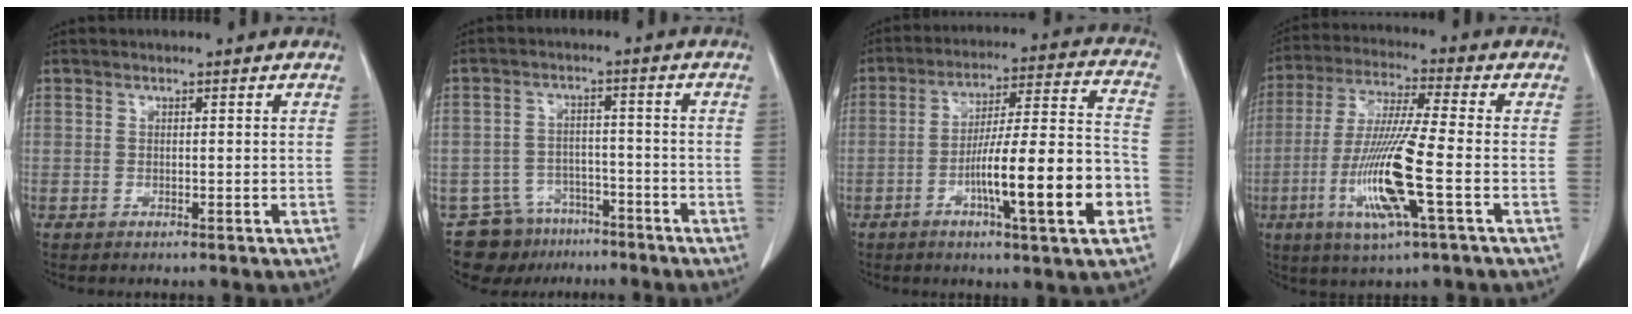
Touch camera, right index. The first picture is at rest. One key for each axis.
{"total": 8.6, "fx": -6.6, "fy": 5.5, "fz": 0.6, "tx": -0.006, "ty": 0.023, "tz": -0.100}
{"total": 16.7, "fx": -5.7, "fy": 1.1, "fz": 15.7, "tx": -0.254, "ty": 0.005, "tz": -0.086}
{"total": 13.7, "fx": -3.9, "fy": 0.2, "fz": 13.1, "tx": -0.272, "ty": -0.017, "tz": -0.079}